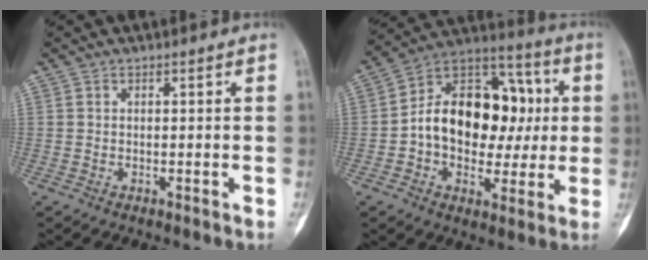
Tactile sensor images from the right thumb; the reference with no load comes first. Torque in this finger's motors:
{"motor_torque": [2.05, 2.16, 0.81, -0.68, 0.21]}